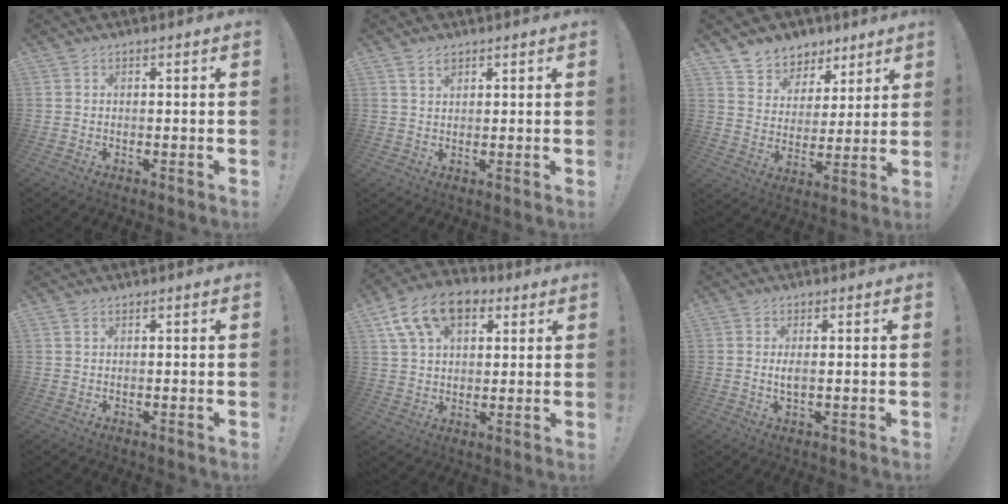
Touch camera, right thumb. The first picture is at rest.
{"total": 2.4, "force": [1.7, 1.3, 1.2], "torque": [-0.016, -0.010, 0.030]}
{"total": 8.1, "force": [5.6, 5.7, 0.7], "torque": [-0.017, -0.049, 0.113]}
{"total": 0.7, "force": [0.5, 0.4, 0.3], "torque": [-0.003, -0.001, 0.010]}
{"total": 15.6, "force": [7.3, 9.9, 9.5], "torque": [-0.166, -0.026, 0.136]}
{"total": 2.6, "force": [0.2, 0.7, 2.5], "torque": [-0.037, -0.004, 0.001]}